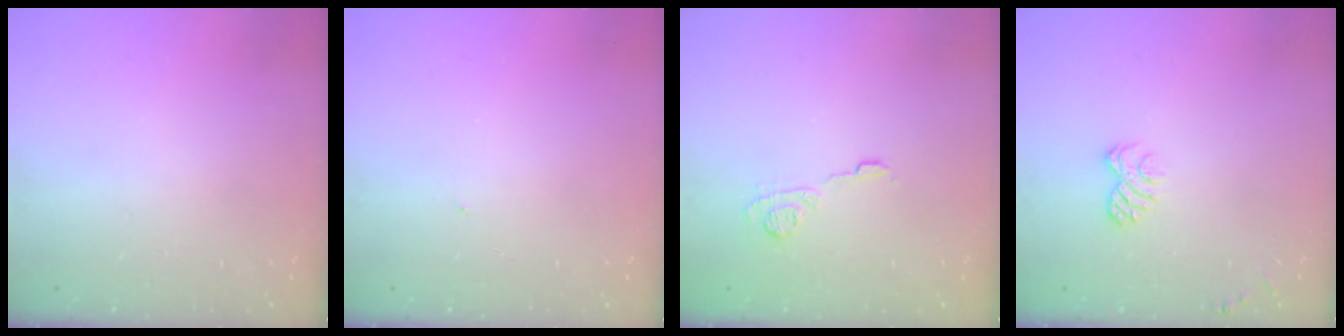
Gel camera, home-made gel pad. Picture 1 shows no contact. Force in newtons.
{"total": 0.6, "press": 0.6, "slide": 0.1}
{"total": 7.8, "press": 7.8, "slide": 0.6}
{"total": 6.1, "press": 5.9, "slide": 1.4}